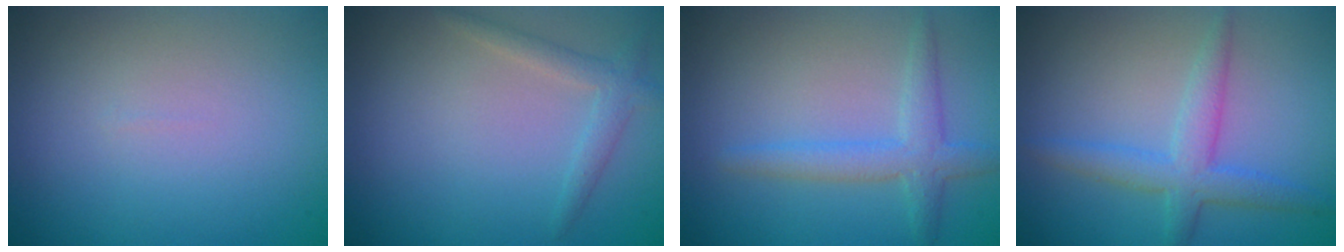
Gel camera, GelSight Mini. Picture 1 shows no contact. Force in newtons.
{"total": 1.8, "press": 1.8, "slide": 0.1}
{"total": 2.8, "press": 2.8, "slide": 0.1}
{"total": 3.5, "press": 3.5, "slide": 0.1}